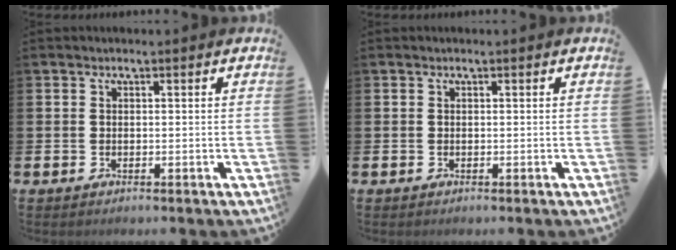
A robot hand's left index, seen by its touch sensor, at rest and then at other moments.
{"total": 0.0}